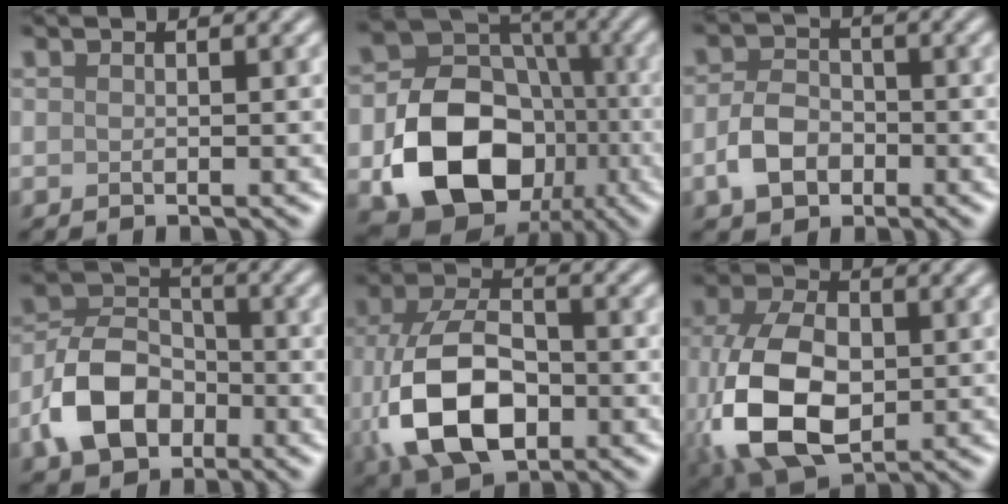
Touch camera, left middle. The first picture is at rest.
{"total": 12.6, "force": [-3.8, 9.5, 7.4], "torque": [-0.132, -0.013, -0.067]}
{"total": 3.6, "force": [-1.5, 2.7, 1.9], "torque": [-0.039, 0.006, -0.033]}
{"total": 7.0, "force": [-2.9, 5.0, 4.0], "torque": [-0.078, 0.009, -0.066]}
{"total": 10.5, "force": [-2.5, 6.5, 7.8], "torque": [-0.182, -0.010, -0.049]}
{"total": 11.8, "force": [-1.3, 7.7, 8.9], "torque": [-0.218, -0.015, -0.023]}